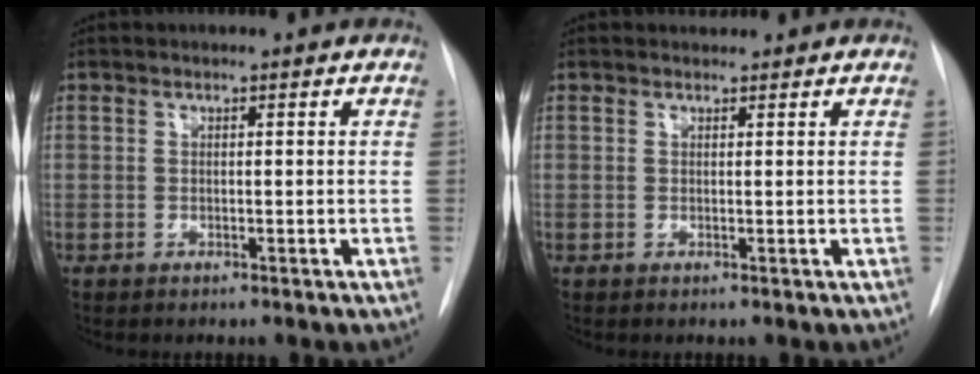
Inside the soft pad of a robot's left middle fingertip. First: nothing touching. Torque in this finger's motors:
{"motor_torque": [0.08, -0.08, -0.03, -0.01]}